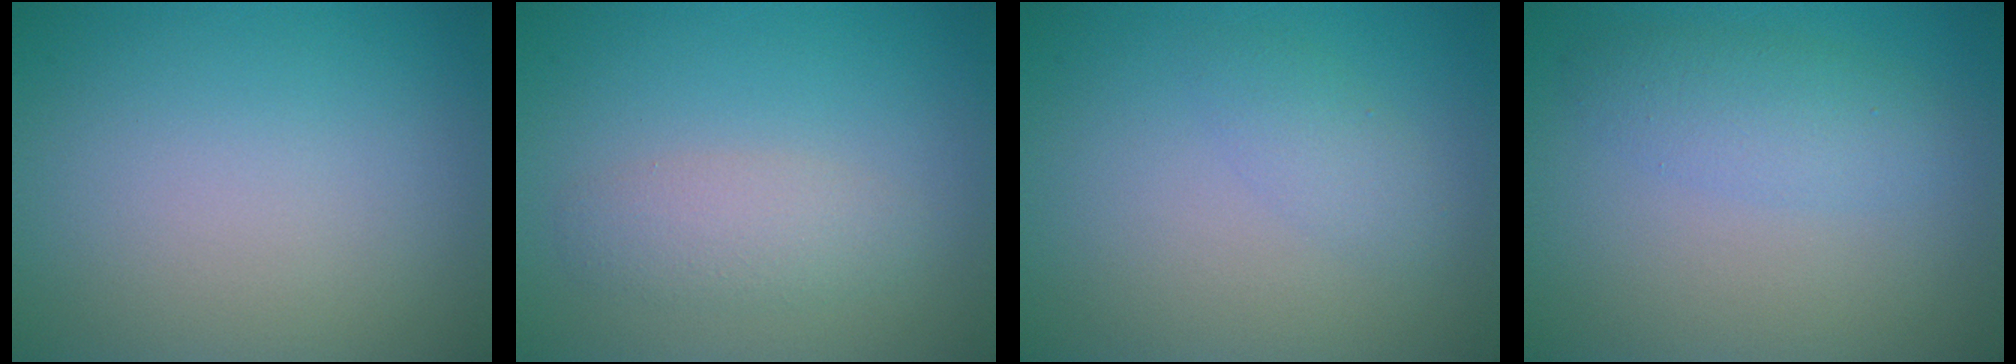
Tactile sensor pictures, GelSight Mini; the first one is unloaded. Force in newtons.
{"total": 2.3, "press": 2.3, "slide": 0.1}
{"total": 0.7, "press": 0.7, "slide": 0.1}
{"total": 2.6, "press": 2.6, "slide": 0.1}